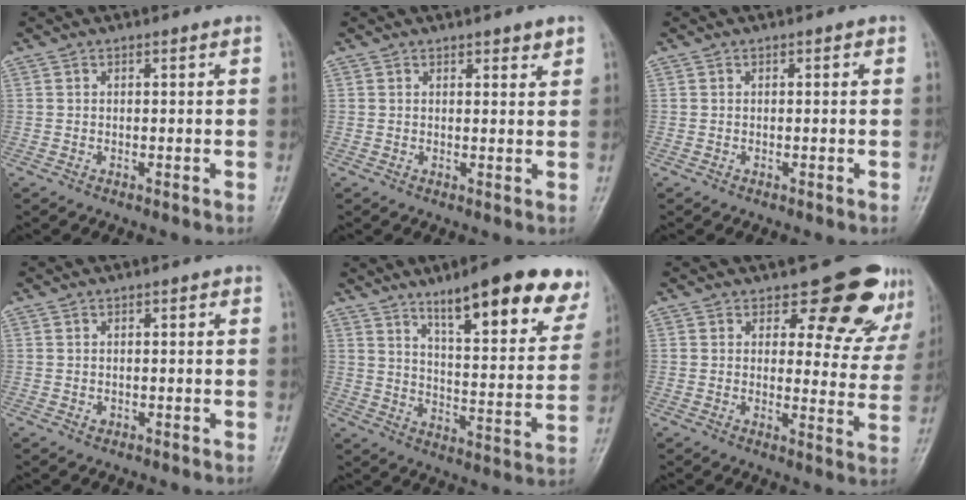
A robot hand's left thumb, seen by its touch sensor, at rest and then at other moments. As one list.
[{"total": 2.3, "force": [1.6, 0.8, 1.3], "torque": [-0.009, -0.009, 0.021]}, {"total": 0.0}, {"total": 1.2, "force": [-0.1, 1.0, 0.6], "torque": [0.000, 0.002, -0.004]}, {"total": 21.0, "force": [13.8, 5.2, 15.0], "torque": [-0.169, -0.058, 0.197]}, {"total": 12.5, "force": [9.8, 6.1, 5.0], "torque": [-0.009, -0.071, 0.099]}]